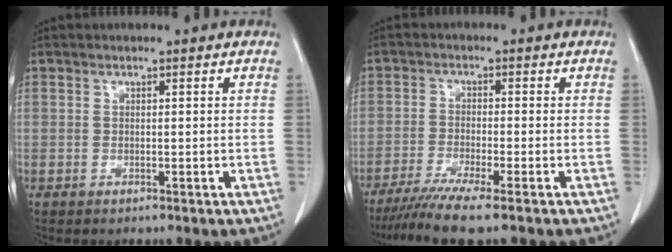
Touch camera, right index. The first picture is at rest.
{"total": 7.1, "force": [-5.6, -0.9, 4.3], "torque": [-0.069, -0.022, -0.096]}